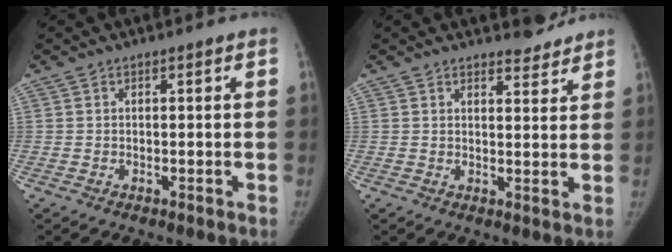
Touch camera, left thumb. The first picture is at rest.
{"total": 3.7, "force": [3.5, 1.0, 0.6], "torque": [0.009, -0.031, 0.046]}